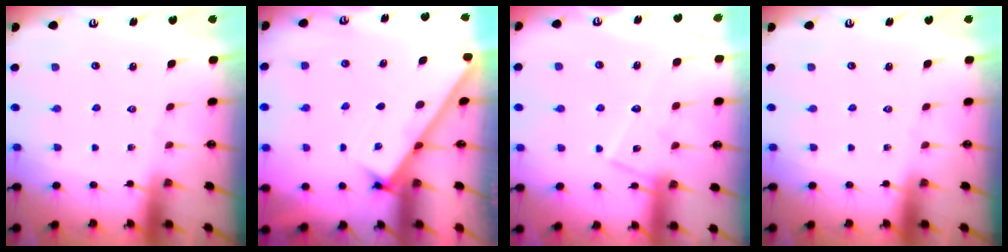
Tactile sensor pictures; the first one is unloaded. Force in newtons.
{"total": 2.7, "press": 2.6, "slide": 0.3}
{"total": 12.3, "press": 12.3, "slide": 1.0}
{"total": 0.0}